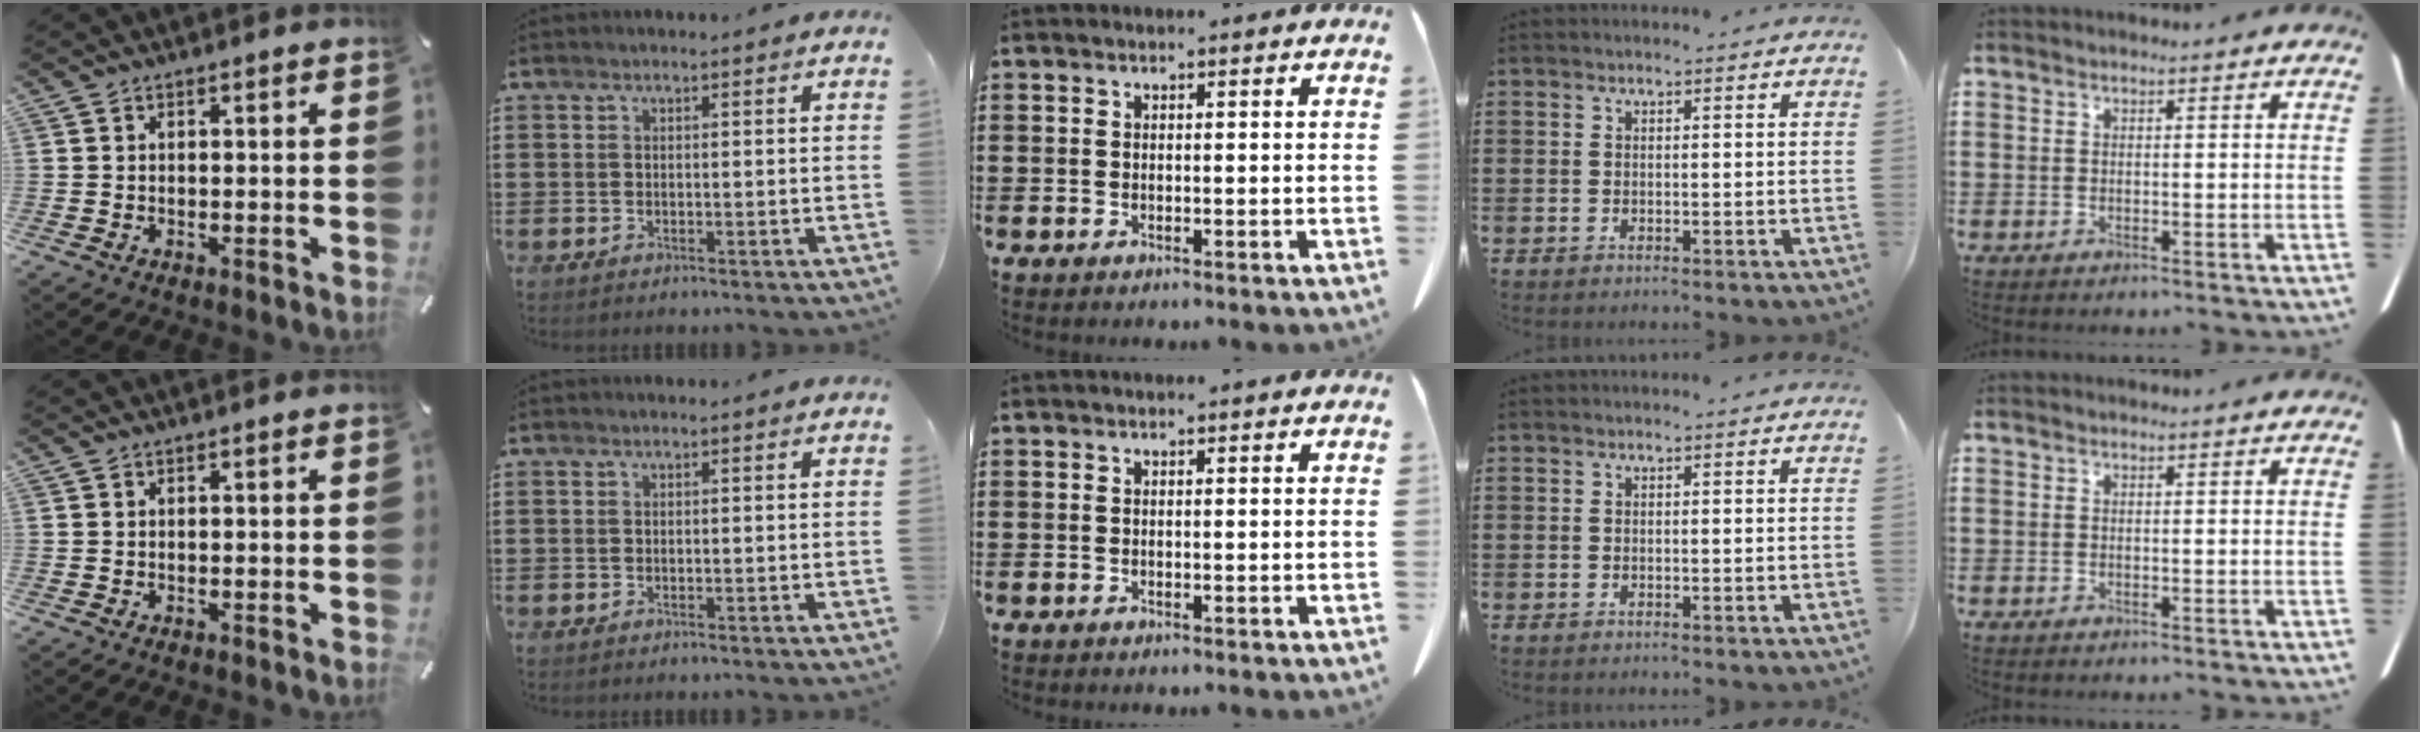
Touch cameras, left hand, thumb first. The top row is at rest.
{}